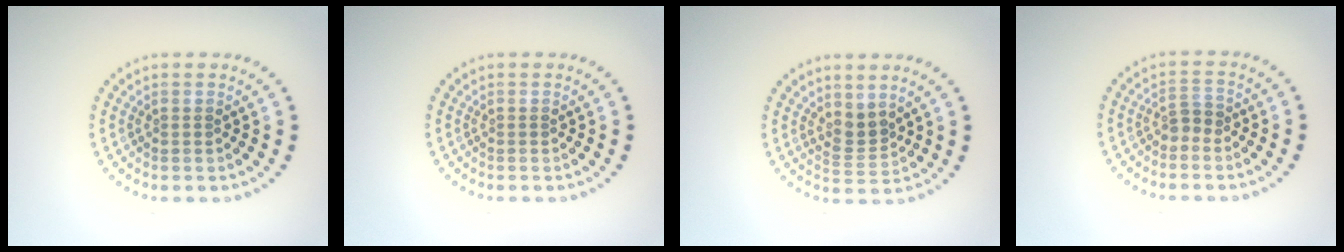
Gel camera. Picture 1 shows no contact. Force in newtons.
{"total": 0.0}
{"total": 2.2, "press": 1.6, "slide": 1.6}
{"total": 1.2, "press": 1.0, "slide": 0.6}